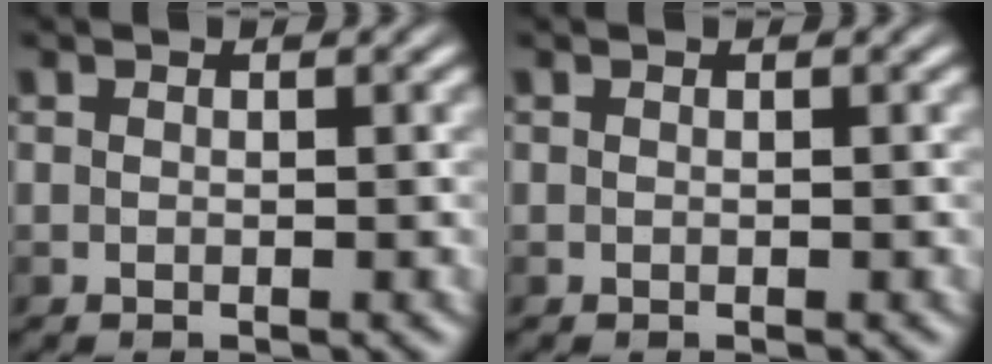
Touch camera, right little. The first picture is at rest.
{"total": 0.0}